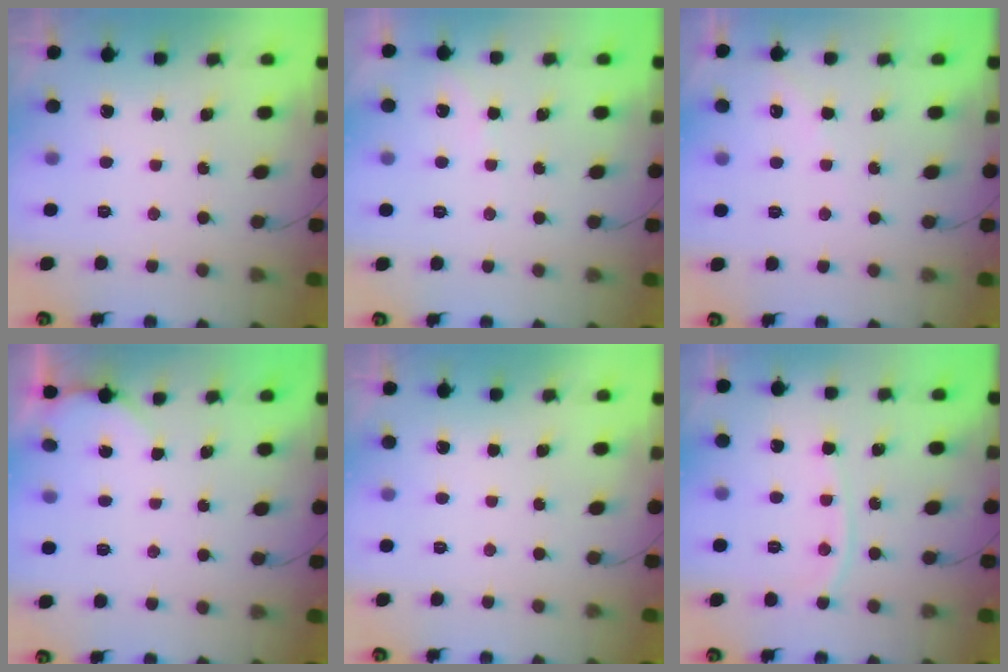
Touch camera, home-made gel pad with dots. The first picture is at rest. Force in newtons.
{"total": 2.4, "press": 2.4, "slide": 0.4}
{"total": 2.2, "press": 2.2, "slide": 0.4}
{"total": 1.0, "press": 1.0, "slide": 0.1}
{"total": 0.0}
{"total": 7.1, "press": 7.0, "slide": 1.0}